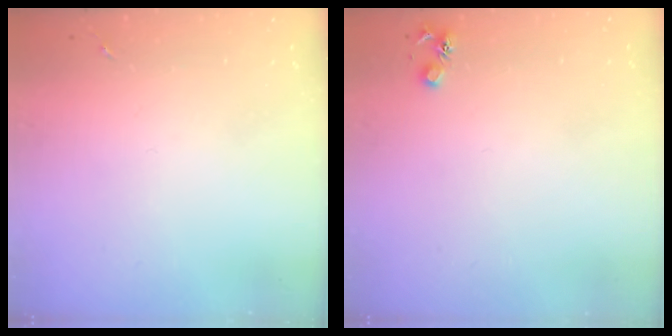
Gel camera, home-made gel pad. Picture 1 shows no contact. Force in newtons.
{"total": 4.5, "press": 4.5, "slide": 0.6}